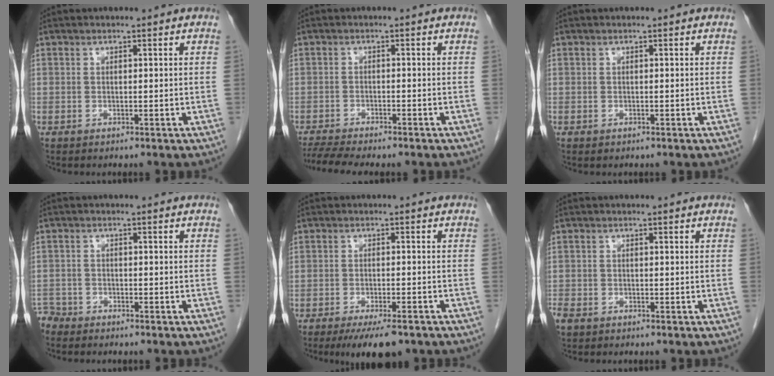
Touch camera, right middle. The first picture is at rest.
{"total": 7.2, "force": [-6.3, 0.6, 3.4], "torque": [-0.059, -0.011, -0.098]}
{"total": 0.0}
{"total": 3.7, "force": [-3.5, 1.3, -0.1], "torque": [0.003, -0.003, -0.066]}
{"total": 7.2, "force": [-5.3, 1.8, 4.5], "torque": [-0.069, -0.013, -0.079]}
{"total": 2.5, "force": [-1.8, 1.4, 1.2], "torque": [-0.029, -0.004, -0.030]}